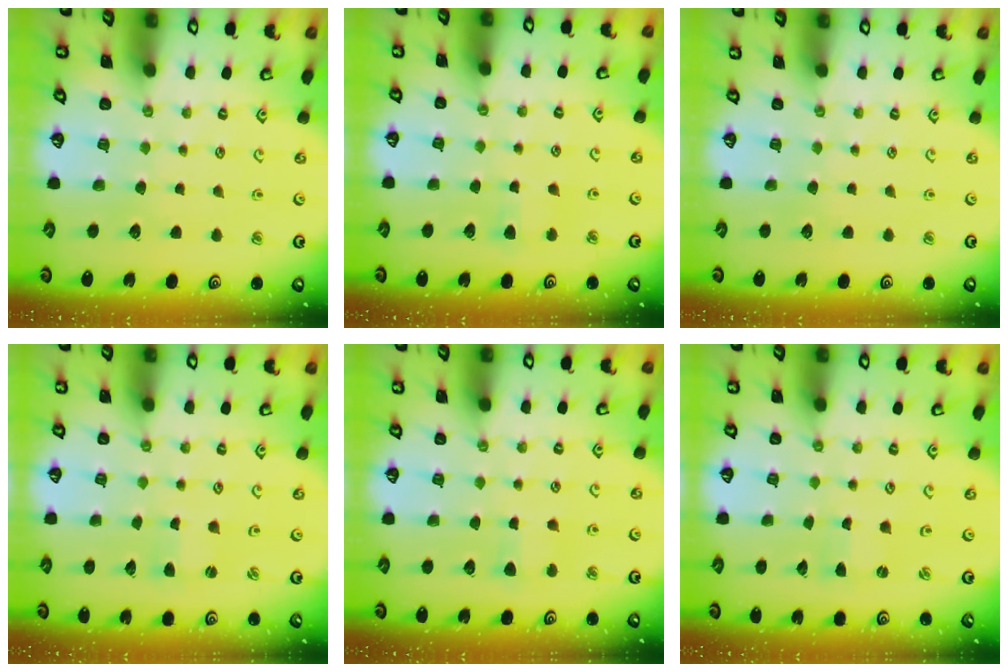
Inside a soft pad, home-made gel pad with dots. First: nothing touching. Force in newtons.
{"total": 4.0, "press": 3.9, "slide": 0.5}
{"total": 0.0}
{"total": 1.6, "press": 1.5, "slide": 0.3}
{"total": 3.0, "press": 3.0, "slide": 0.5}
{"total": 0.0}